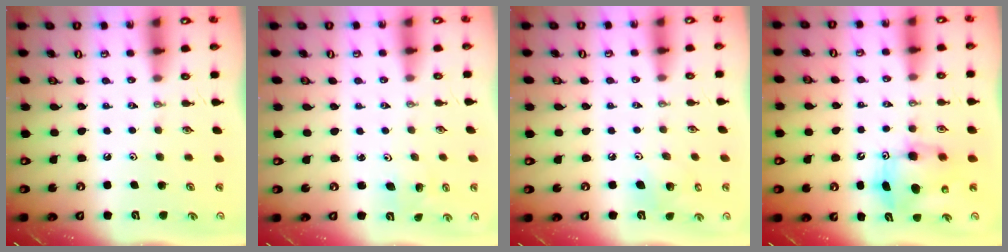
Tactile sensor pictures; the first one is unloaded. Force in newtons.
{"total": 2.3, "press": 2.3, "slide": 0.2}
{"total": 6.9, "press": 6.8, "slide": 1.4}
{"total": 8.0, "press": 7.8, "slide": 1.8}